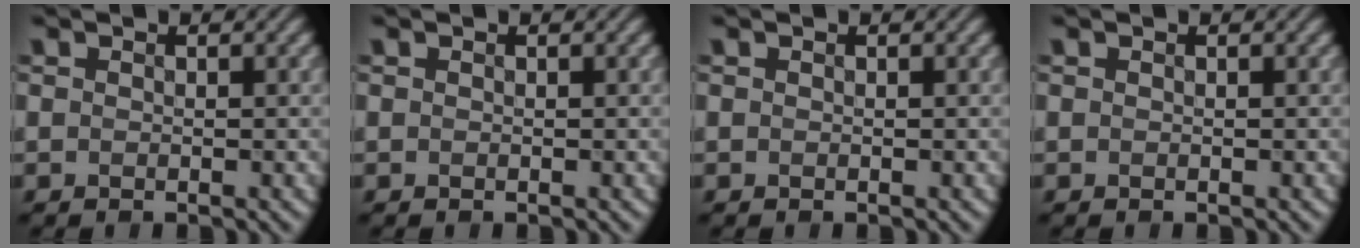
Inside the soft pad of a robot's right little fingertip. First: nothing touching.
{"total": 0.0}
{"total": 0.0}
{"total": 0.0}